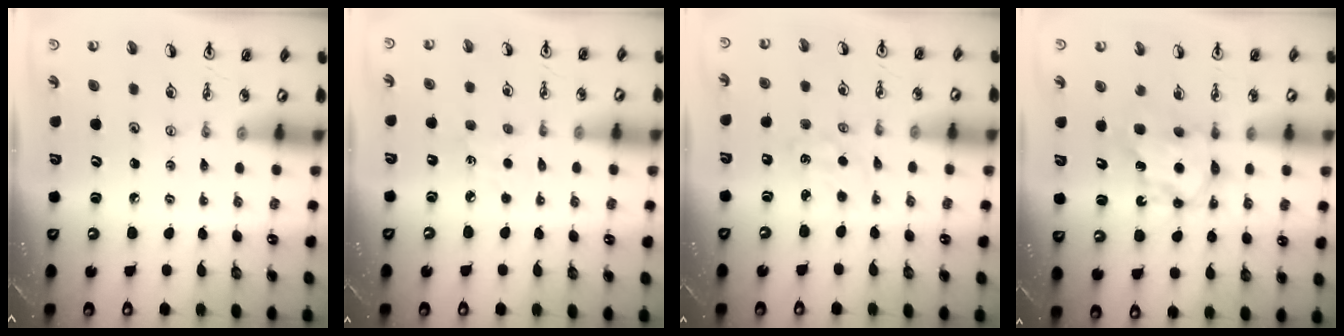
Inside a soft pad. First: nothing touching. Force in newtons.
{"total": 3.7, "press": 3.7, "slide": 0.5}
{"total": 3.6, "press": 3.5, "slide": 0.5}
{"total": 6.7, "press": 6.7, "slide": 0.5}